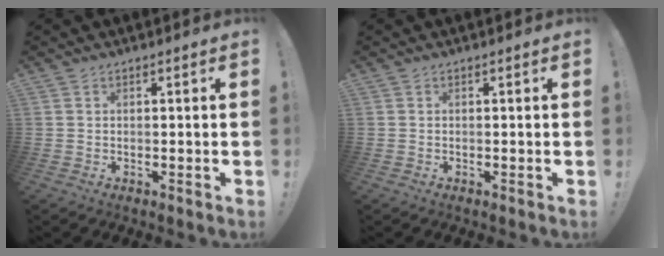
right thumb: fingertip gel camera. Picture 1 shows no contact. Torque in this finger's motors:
{"motor_torque": [0.11, 0.00, 0.09, -0.07, 0.07]}